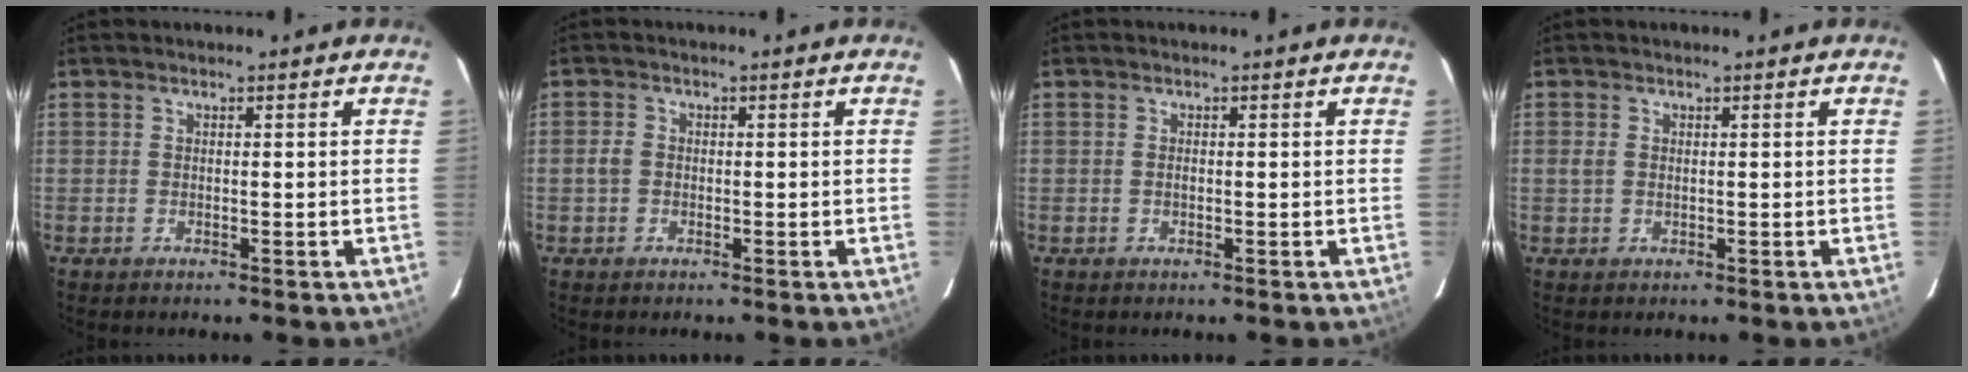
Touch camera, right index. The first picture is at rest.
{"total": 1.9, "force": [-0.6, 1.6, 0.8], "torque": [-0.016, 0.004, -0.015]}
{"total": 0.5, "force": [0.0, 0.3, 0.5], "torque": [-0.009, 0.001, 0.000]}
{"total": 1.3, "force": [0.1, 1.1, 0.7], "torque": [-0.015, 0.002, 0.000]}